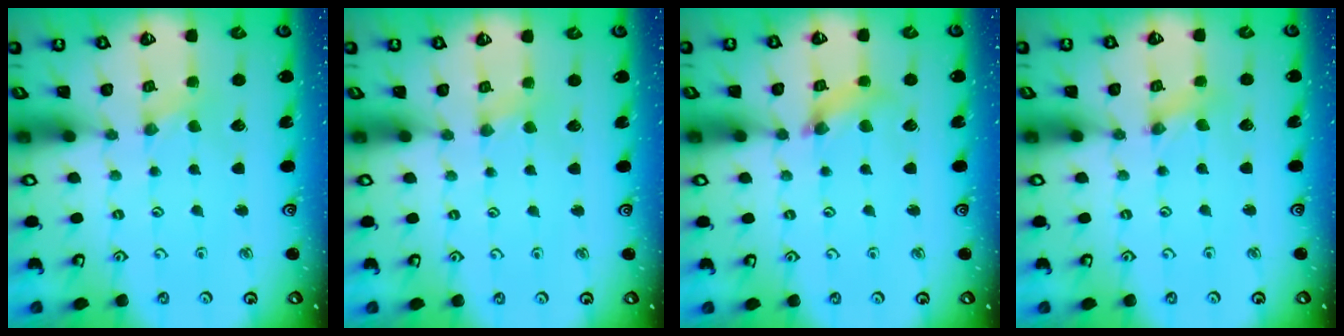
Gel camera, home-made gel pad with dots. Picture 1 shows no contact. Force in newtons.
{"total": 1.2, "press": 1.2, "slide": 0.3}
{"total": 5.3, "press": 5.2, "slide": 0.5}
{"total": 0.0}